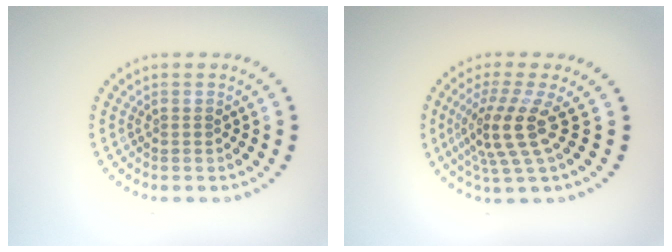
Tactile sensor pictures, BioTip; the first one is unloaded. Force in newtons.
{"total": 4.3, "press": 3.0, "slide": 3.1}